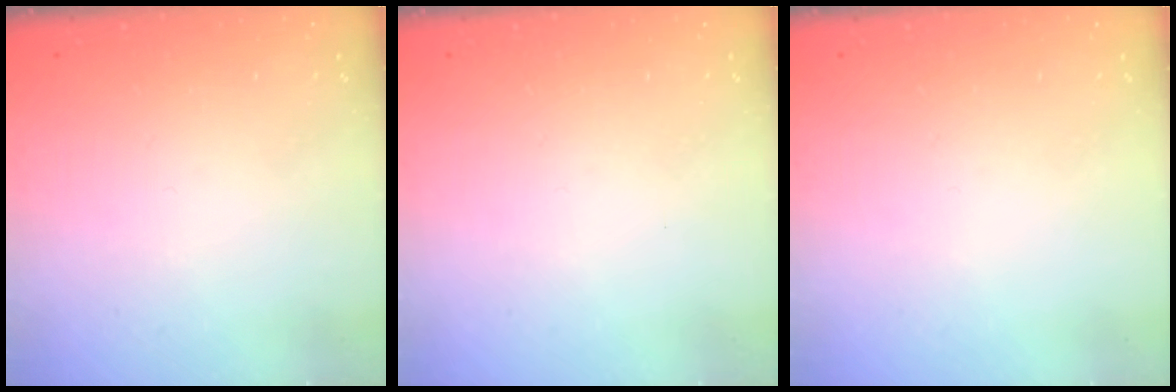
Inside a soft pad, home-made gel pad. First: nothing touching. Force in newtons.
{"total": 0.0}
{"total": 0.0}